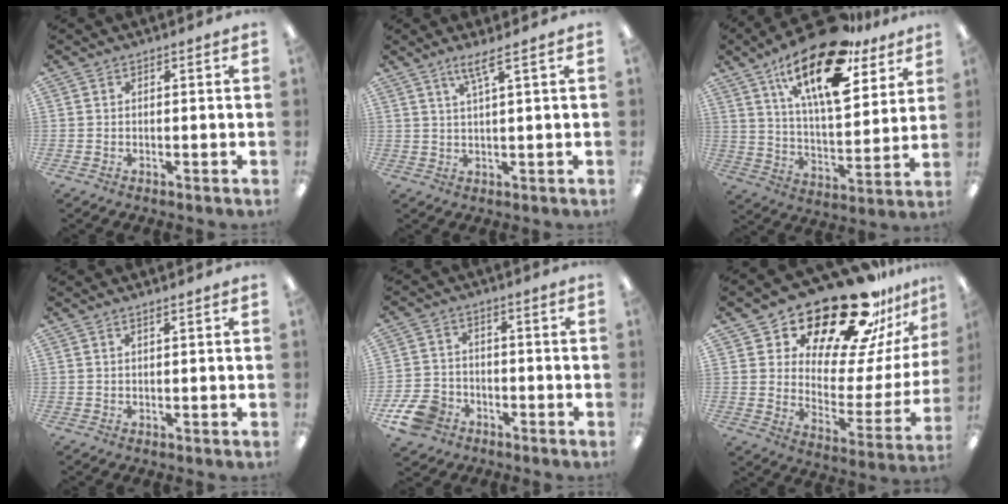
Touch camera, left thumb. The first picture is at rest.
{"total": 4.3, "force": [2.6, 0.1, 3.4], "torque": [-0.075, 0.000, 0.044]}
{"total": 23.2, "force": [14.4, 9.3, 15.7], "torque": [-0.252, -0.080, 0.241]}
{"total": 1.1, "force": [0.7, 0.1, 0.9], "torque": [-0.018, -0.001, 0.012]}
{"total": 8.7, "force": [-5.2, 6.0, 3.5], "torque": [-0.083, 0.034, -0.098]}
{"total": 25.6, "force": [21.5, 8.4, 11.0], "torque": [-0.158, -0.170, 0.369]}